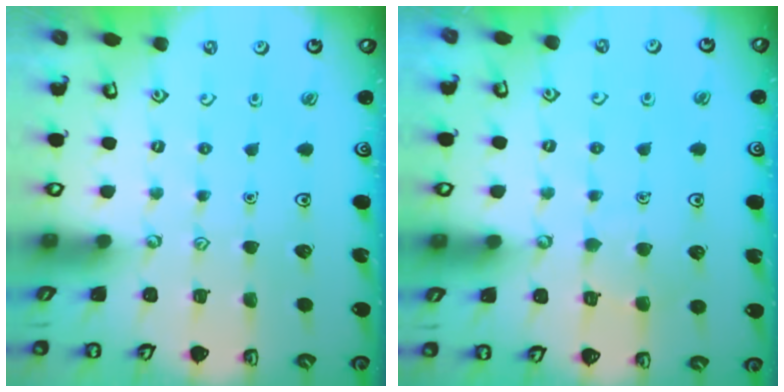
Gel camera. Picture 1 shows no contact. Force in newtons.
{"total": 5.5, "press": 5.5, "slide": 0.5}